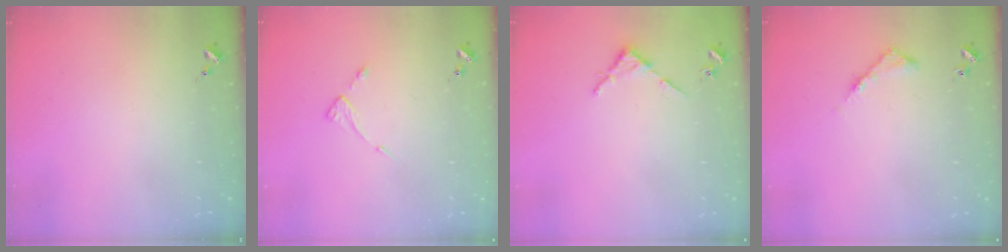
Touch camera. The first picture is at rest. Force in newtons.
{"total": 3.9, "press": 3.9, "slide": 0.5}
{"total": 3.1, "press": 3.1, "slide": 0.3}
{"total": 4.3, "press": 4.3, "slide": 0.4}